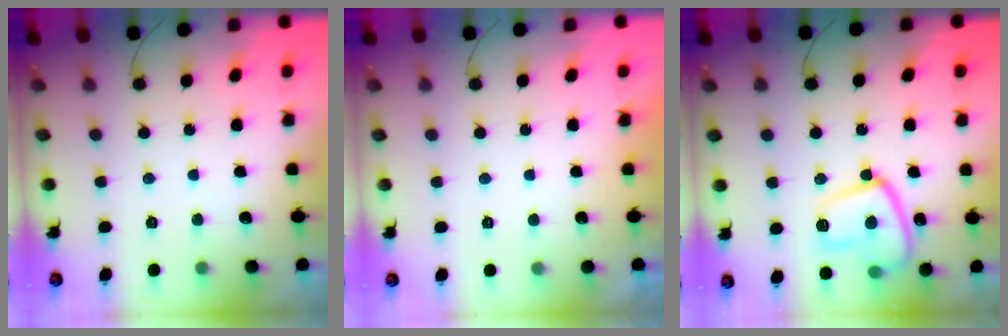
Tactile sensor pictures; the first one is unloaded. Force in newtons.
{"total": 2.1, "press": 2.1, "slide": 0.4}
{"total": 14.4, "press": 14.3, "slide": 1.3}